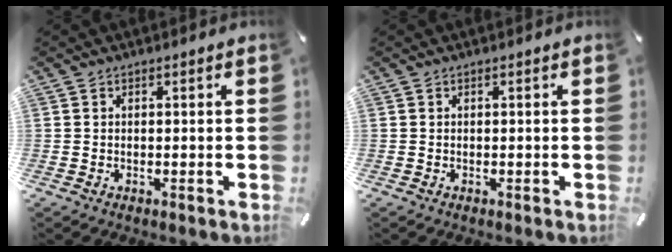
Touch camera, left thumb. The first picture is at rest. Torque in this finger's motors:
{"motor_torque": [0.00, 0.00, 0.01, 0.00, 0.00]}